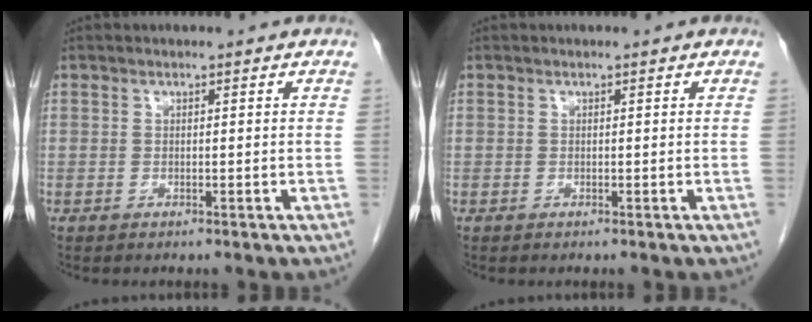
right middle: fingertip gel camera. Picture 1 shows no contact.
{"total": 0.0}